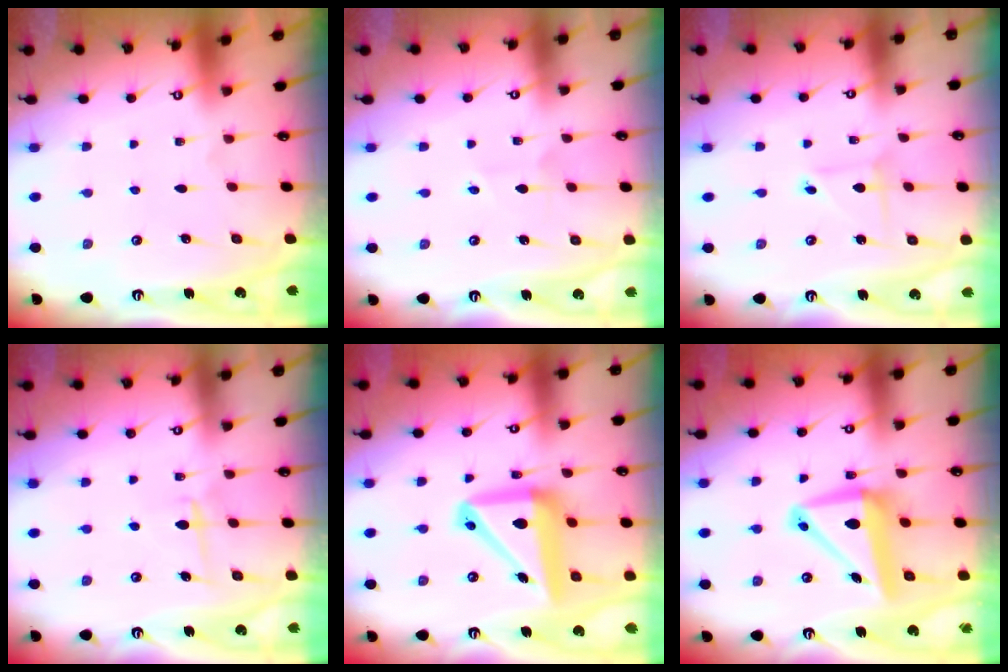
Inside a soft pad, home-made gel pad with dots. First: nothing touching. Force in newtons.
{"total": 2.8, "press": 2.8, "slide": 0.3}
{"total": 2.4, "press": 2.4, "slide": 0.2}
{"total": 6.4, "press": 6.3, "slide": 1.0}
{"total": 14.5, "press": 14.4, "slide": 1.9}
{"total": 10.3, "press": 10.1, "slide": 2.3}